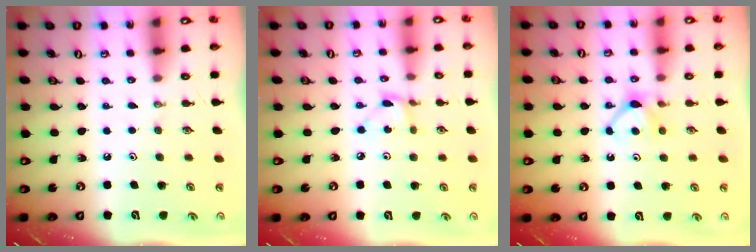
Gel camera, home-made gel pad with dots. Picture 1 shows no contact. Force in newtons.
{"total": 2.9, "press": 2.9, "slide": 0.2}
{"total": 4.6, "press": 4.5, "slide": 0.6}